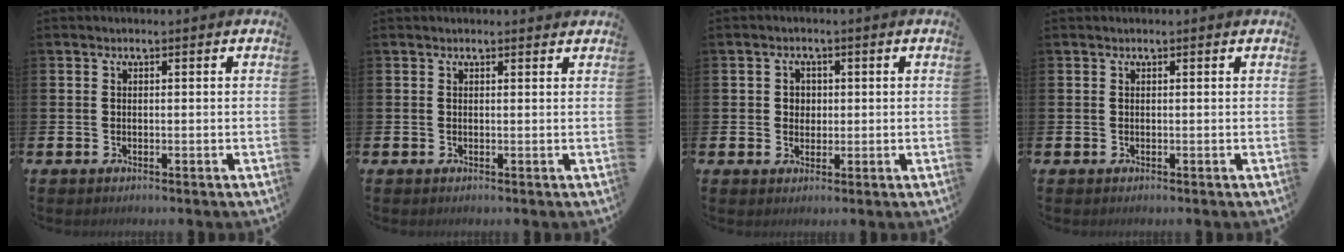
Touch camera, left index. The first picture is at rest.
{"total": 0.5, "force": [0.5, 0.0, 0.2], "torque": [0.002, -0.002, 0.007]}
{"total": 2.2, "force": [0.6, 2.1, 0.5], "torque": [0.000, 0.006, 0.004]}
{"total": 0.0}